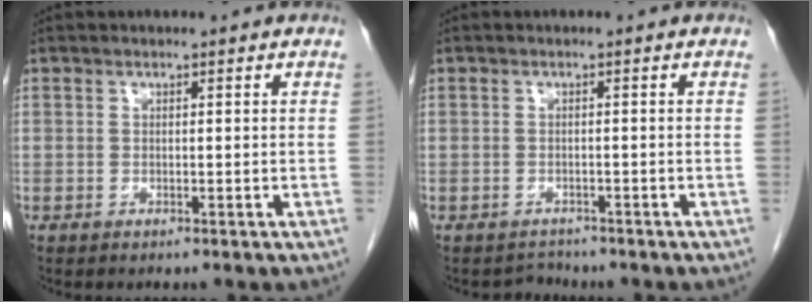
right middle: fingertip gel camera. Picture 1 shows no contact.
{"total": 1.5, "force": [-1.4, 0.4, -0.6], "torque": [0.007, -0.004, -0.021]}